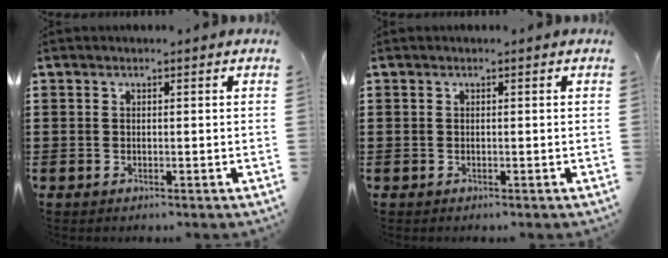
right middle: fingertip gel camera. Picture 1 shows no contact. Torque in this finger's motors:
{"motor_torque": [0.14, -0.04, 0.00, 0.00]}